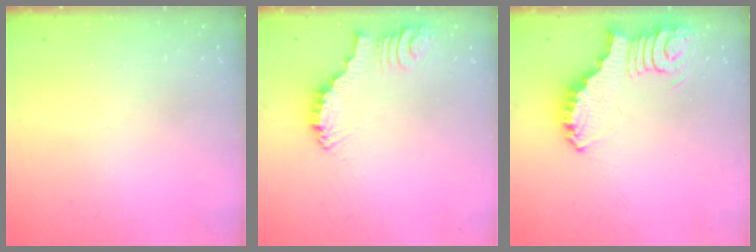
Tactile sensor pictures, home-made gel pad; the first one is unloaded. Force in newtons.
{"total": 2.8, "press": 2.8, "slide": 0.1}
{"total": 3.9, "press": 3.9, "slide": 0.6}